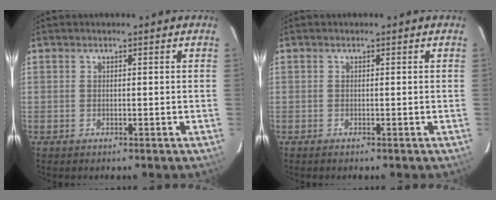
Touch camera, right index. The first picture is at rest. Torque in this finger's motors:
{"motor_torque": [-0.07, 0.09, 0.07, 0.01]}